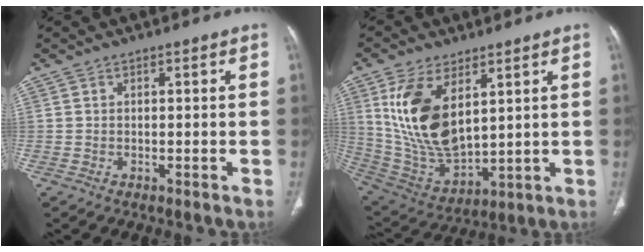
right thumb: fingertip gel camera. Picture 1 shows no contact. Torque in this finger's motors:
{"motor_torque": [0.66, 2.49, 1.93, 0.61, 0.63]}